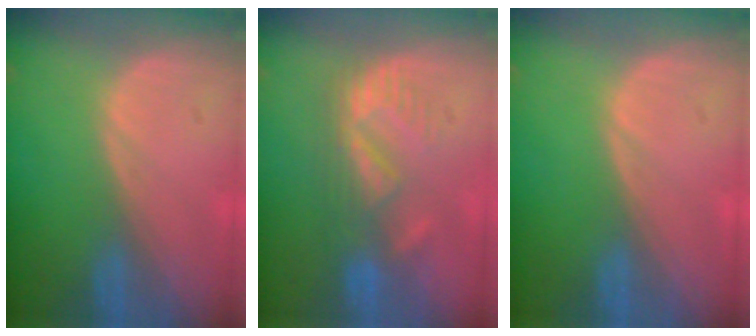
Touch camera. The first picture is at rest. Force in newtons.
{"total": 6.0, "press": 5.8, "slide": 1.5}
{"total": 0.0}